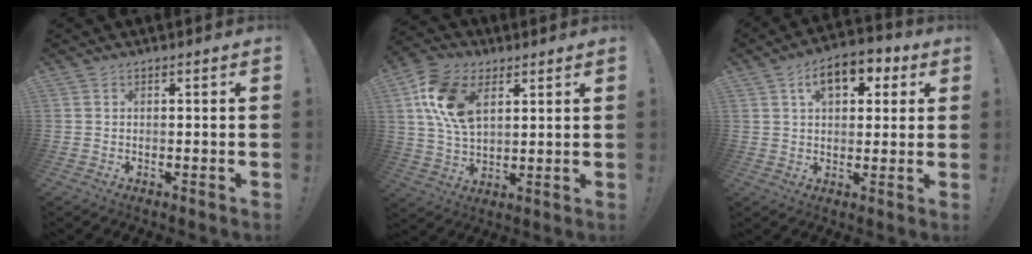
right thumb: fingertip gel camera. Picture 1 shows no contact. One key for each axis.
{"total": 15.5, "fx": 6.1, "fy": 9.6, "fz": 10.5, "tx": -0.200, "ty": -0.009, "tz": 0.115}
{"total": 10.7, "fx": 4.6, "fy": 6.4, "fz": 7.2, "tx": -0.101, "ty": -0.006, "tz": 0.081}